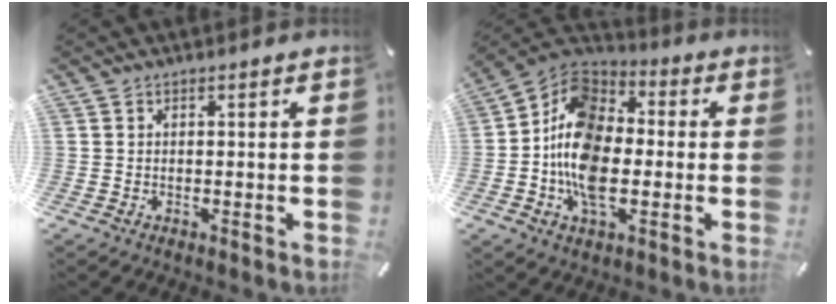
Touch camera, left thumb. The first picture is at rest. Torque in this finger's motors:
{"motor_torque": [0.35, 2.17, 2.19, 0.25, 0.38]}